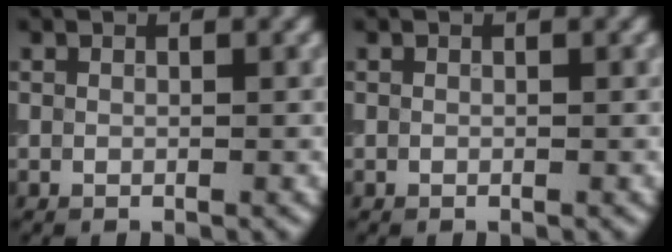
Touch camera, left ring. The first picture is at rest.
{"total": 0.0}